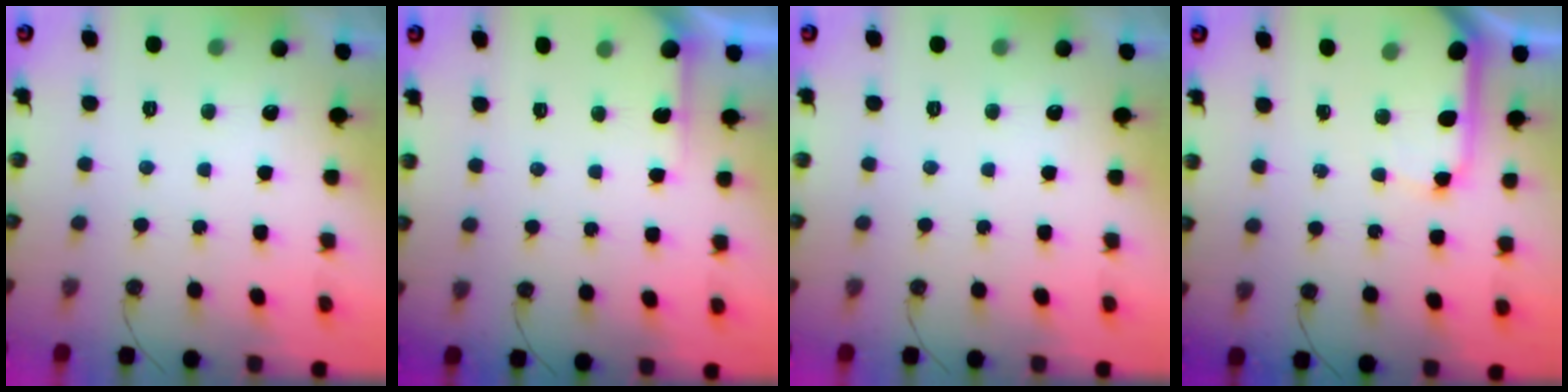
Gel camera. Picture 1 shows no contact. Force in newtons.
{"total": 4.8, "press": 4.8, "slide": 0.4}
{"total": 0.0}
{"total": 9.6, "press": 9.5, "slide": 1.2}